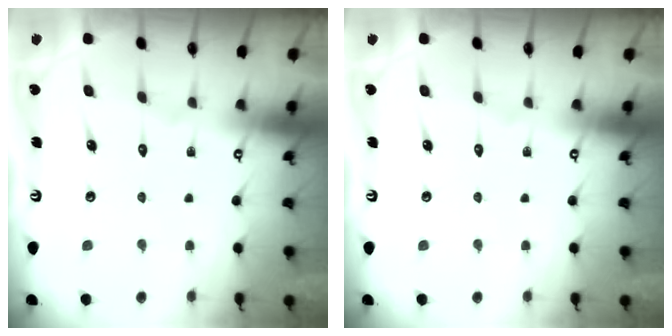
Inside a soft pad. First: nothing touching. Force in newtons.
{"total": 0.0}